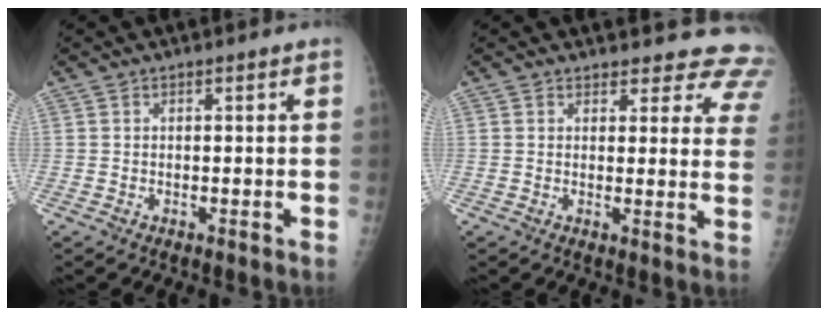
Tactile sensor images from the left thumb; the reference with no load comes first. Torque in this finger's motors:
{"motor_torque": [-0.03, 0.37, -0.21, -0.20, 0.05]}